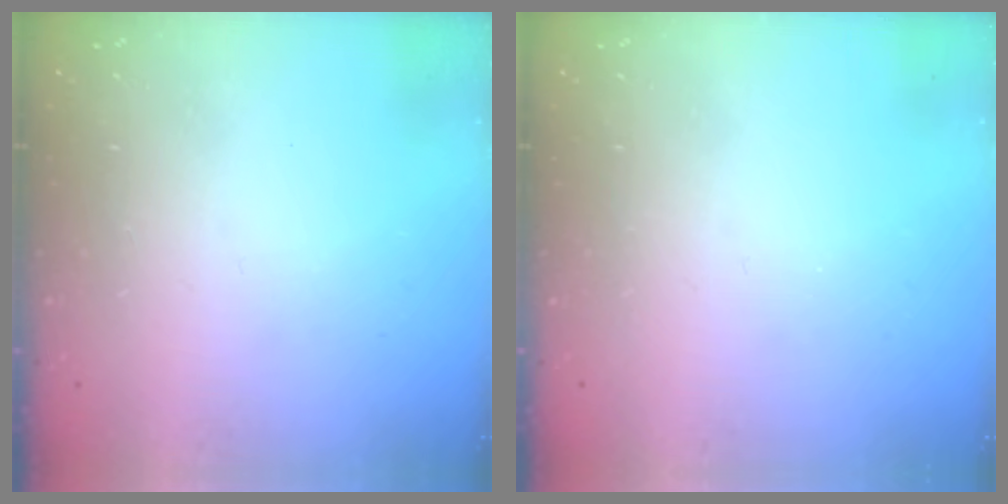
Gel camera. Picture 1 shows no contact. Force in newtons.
{"total": 0.0}